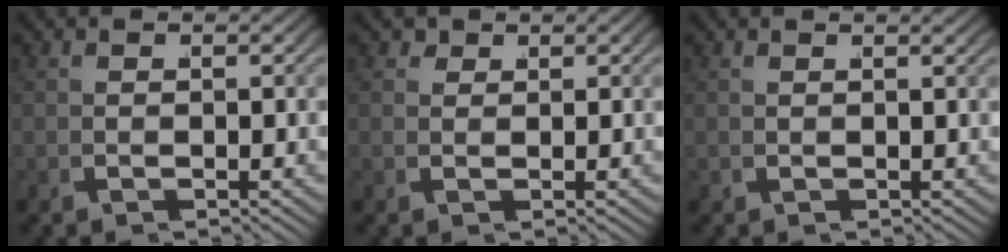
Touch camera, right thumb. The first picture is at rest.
{"total": 1.1, "force": [1.0, 0.5, 0.0], "torque": [-0.003, -0.003, 0.020]}
{"total": 1.2, "force": [0.3, -1.0, -0.5], "torque": [0.013, 0.005, 0.009]}